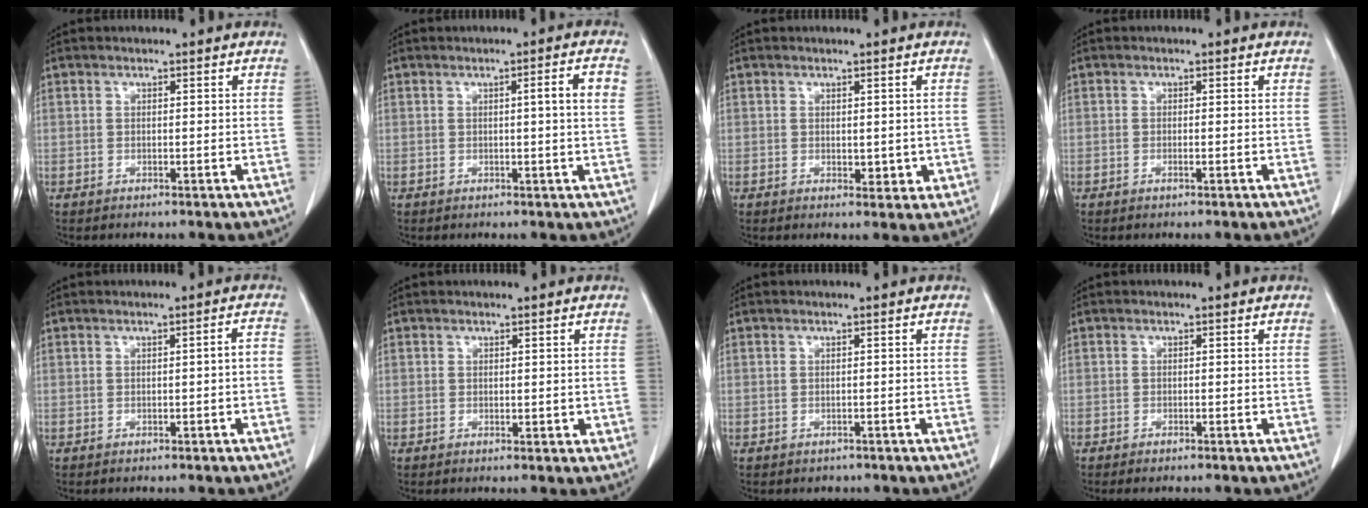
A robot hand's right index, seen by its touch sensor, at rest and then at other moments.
{"total": 3.7, "force": [0.8, -0.4, 3.6], "torque": [-0.049, 0.002, 0.010]}
{"total": 2.7, "force": [0.1, 1.7, 2.0], "torque": [-0.018, -0.006, 0.008]}
{"total": 0.6, "force": [-0.2, 0.0, 0.5], "torque": [-0.011, -0.001, -0.003]}
{"total": 1.5, "force": [-0.4, 0.1, 1.5], "torque": [-0.021, 0.003, -0.005]}
{"total": 1.4, "force": [0.1, 0.9, 1.1], "torque": [-0.011, -0.003, 0.005]}
{"total": 1.0, "force": [-0.6, 0.8, 0.1], "torque": [-0.003, 0.003, -0.006]}
{"total": 0.8, "force": [-0.7, 0.2, 0.4], "torque": [-0.009, -0.001, -0.009]}